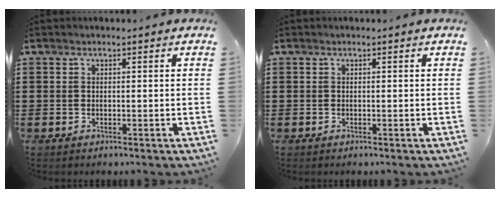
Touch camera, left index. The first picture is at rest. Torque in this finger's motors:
{"motor_torque": [-0.13, 0.13, -0.02, -0.01]}